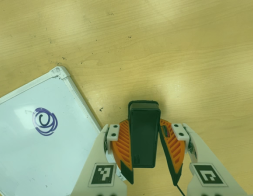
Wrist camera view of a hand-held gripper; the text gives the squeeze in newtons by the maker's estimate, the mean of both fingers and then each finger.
{"total": 5.6, "left": 4.4, "right": 6.8}